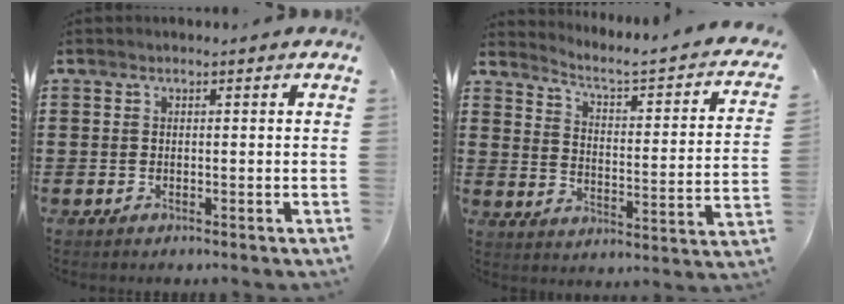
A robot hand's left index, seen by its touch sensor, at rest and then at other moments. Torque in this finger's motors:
{"motor_torque": [1.31, -0.83, -0.08, 0.00]}